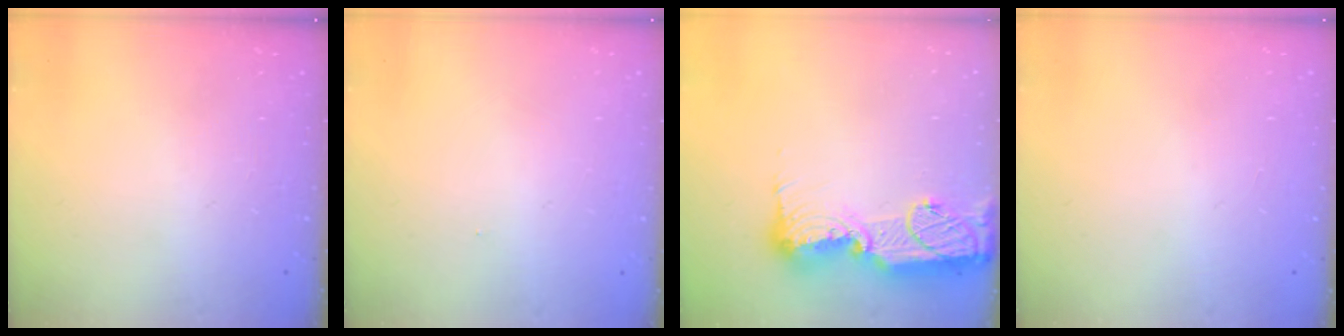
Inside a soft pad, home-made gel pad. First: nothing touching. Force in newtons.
{"total": 5.3, "press": 0.3, "slide": 5.2}
{"total": 17.3, "press": 17.2, "slide": 1.5}
{"total": 0.9, "press": 0.9, "slide": 0.0}